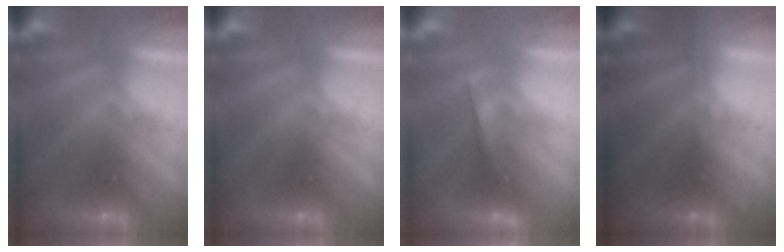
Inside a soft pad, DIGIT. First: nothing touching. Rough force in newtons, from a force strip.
{"total": 0.0}
{"total": 4.6}
{"total": 1.6}